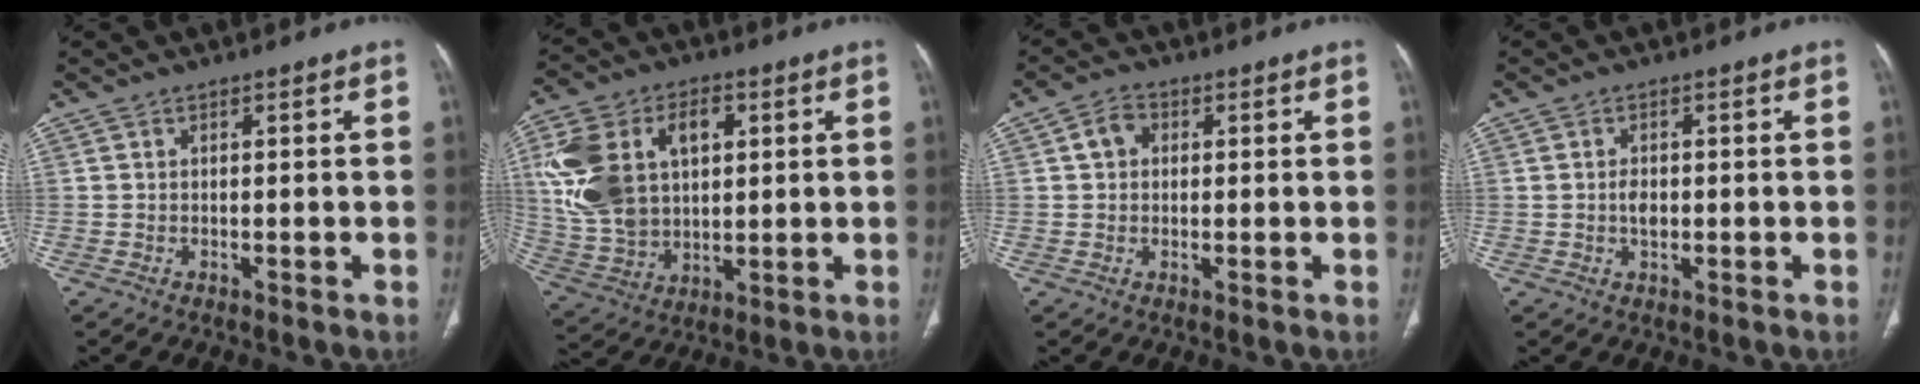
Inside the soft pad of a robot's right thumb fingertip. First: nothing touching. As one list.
[{"total": 19.9, "force": [4.5, 13.3, 14.1], "torque": [-0.269, 0.009, 0.093]}, {"total": 3.6, "force": [0.8, 3.0, 1.9], "torque": [-0.025, 0.010, 0.011]}, {"total": 2.3, "force": [-0.2, 1.4, 1.7], "torque": [-0.030, 0.001, -0.004]}]